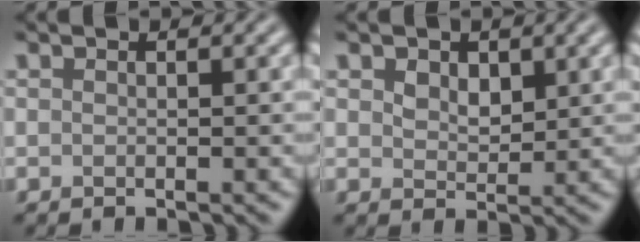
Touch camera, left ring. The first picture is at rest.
{"total": 2.2, "force": [1.1, 1.4, 1.3], "torque": [-0.025, -0.003, 0.021]}